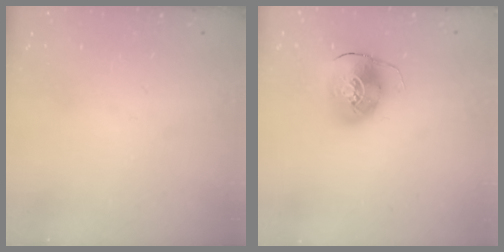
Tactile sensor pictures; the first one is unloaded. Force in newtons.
{"total": 9.5, "press": 9.4, "slide": 1.5}